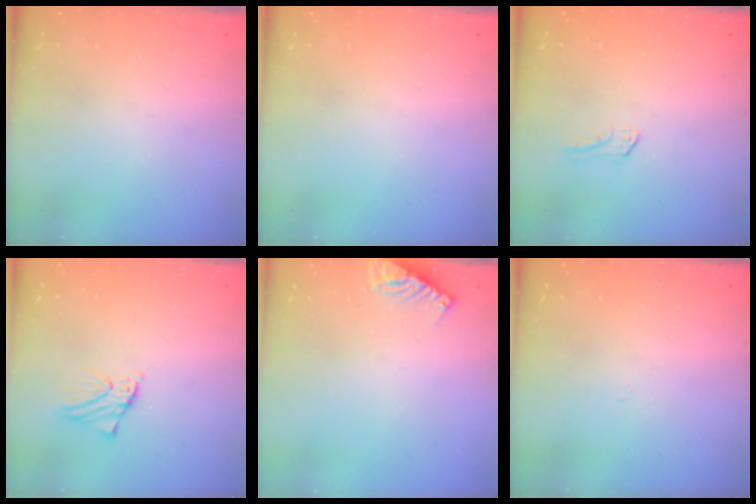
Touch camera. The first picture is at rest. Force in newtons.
{"total": 0.0}
{"total": 3.8, "press": 3.8, "slide": 0.3}
{"total": 1.5, "press": 1.5, "slide": 0.1}
{"total": 7.2, "press": 7.1, "slide": 0.7}
{"total": 3.0, "press": 3.0, "slide": 0.1}